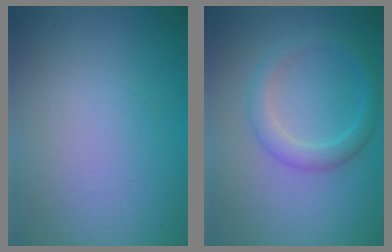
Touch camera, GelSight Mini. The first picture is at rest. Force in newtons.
{"total": 2.8, "press": 2.8, "slide": 0.1}